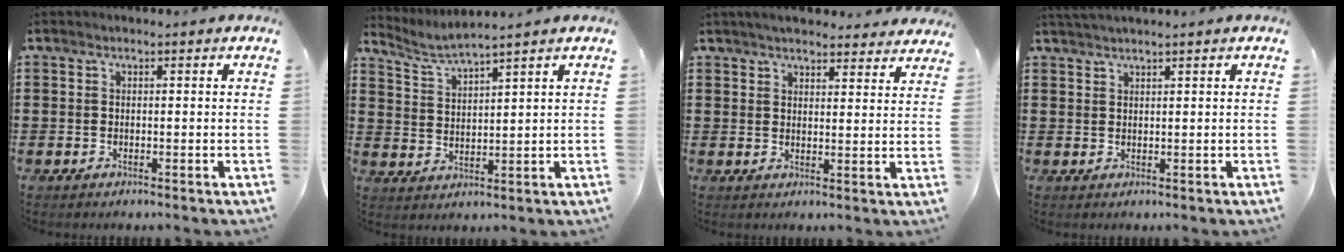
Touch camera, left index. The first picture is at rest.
{"total": 3.8, "force": [3.5, -0.4, 1.4], "torque": [-0.041, -0.018, 0.060]}
{"total": 4.0, "force": [3.9, 0.3, 0.9], "torque": [-0.028, -0.012, 0.071]}
{"total": 1.5, "force": [1.3, -0.3, 0.5], "torque": [-0.011, 0.000, 0.026]}